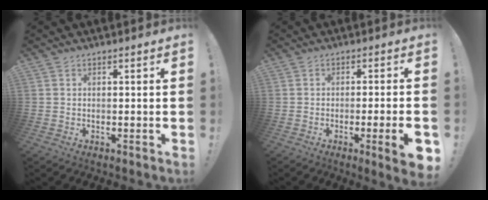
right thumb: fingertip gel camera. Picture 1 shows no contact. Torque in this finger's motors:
{"motor_torque": [0.58, 0.42, 0.35, -0.33, 0.01]}